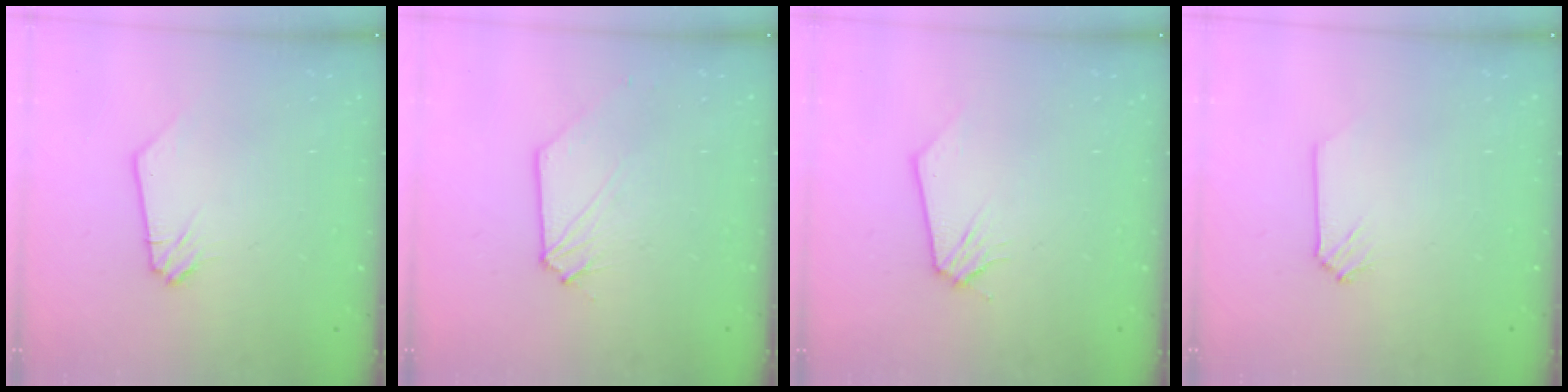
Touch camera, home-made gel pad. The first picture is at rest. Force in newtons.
{"total": 1.0, "press": 1.0, "slide": 0.1}
{"total": 0.0}
{"total": 0.0}